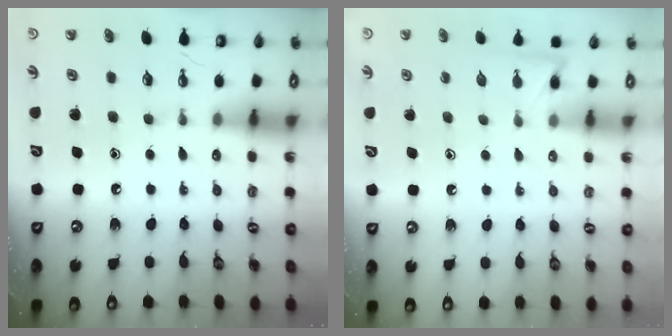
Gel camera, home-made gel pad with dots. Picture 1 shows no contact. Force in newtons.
{"total": 5.1, "press": 5.1, "slide": 0.7}